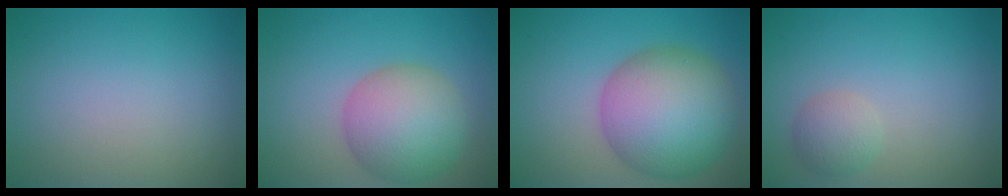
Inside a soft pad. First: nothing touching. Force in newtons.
{"total": 7.0, "press": 7.0, "slide": 0.3}
{"total": 10.5, "press": 10.5, "slide": 0.3}
{"total": 2.0, "press": 2.0, "slide": 0.1}